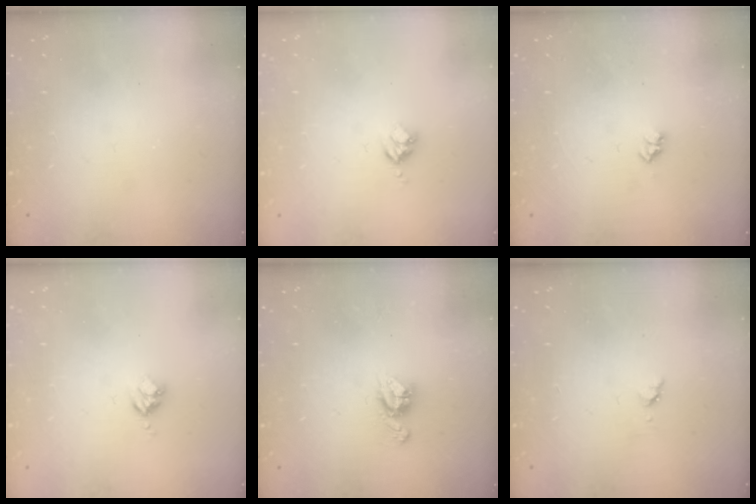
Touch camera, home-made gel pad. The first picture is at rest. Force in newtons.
{"total": 3.4, "press": 3.4, "slide": 0.4}
{"total": 2.6, "press": 2.5, "slide": 0.4}
{"total": 3.4, "press": 3.4, "slide": 0.4}
{"total": 6.7, "press": 6.7, "slide": 0.4}
{"total": 3.5, "press": 3.4, "slide": 0.5}